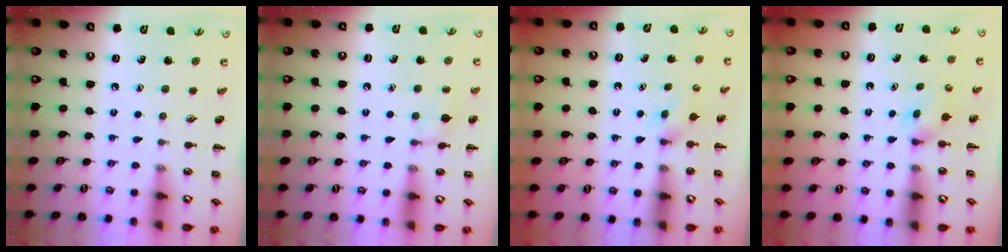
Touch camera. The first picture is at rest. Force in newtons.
{"total": 7.5, "press": 7.4, "slide": 1.4}
{"total": 2.5, "press": 2.4, "slide": 0.9}
{"total": 3.0, "press": 2.8, "slide": 0.9}